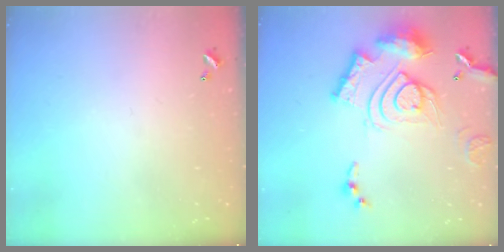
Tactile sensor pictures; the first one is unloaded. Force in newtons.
{"total": 20.1, "press": 20.0, "slide": 1.9}